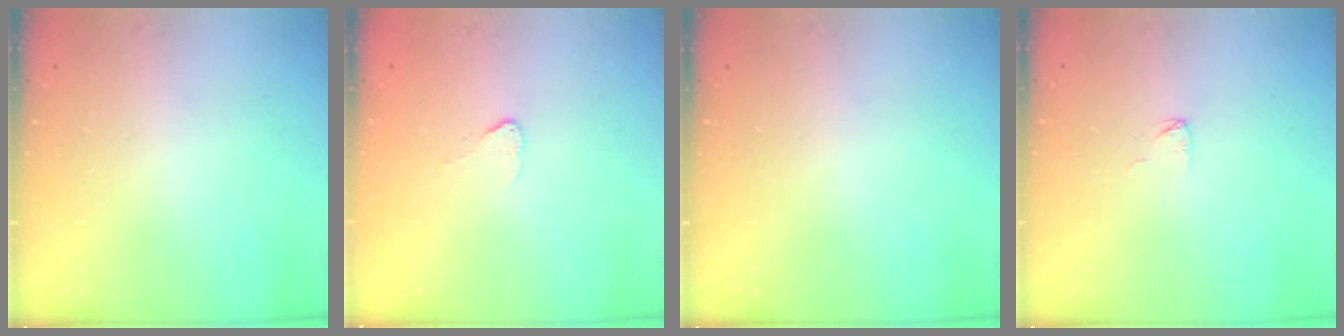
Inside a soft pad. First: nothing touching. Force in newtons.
{"total": 2.7, "press": 2.7, "slide": 0.3}
{"total": 0.0}
{"total": 2.8, "press": 2.7, "slide": 0.2}